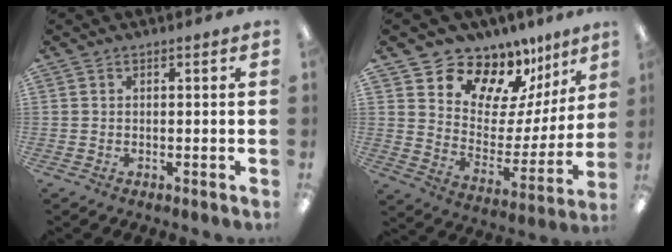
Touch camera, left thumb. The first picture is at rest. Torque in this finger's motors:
{"motor_torque": [0.11, 0.09, -0.13, -0.32, 0.00]}